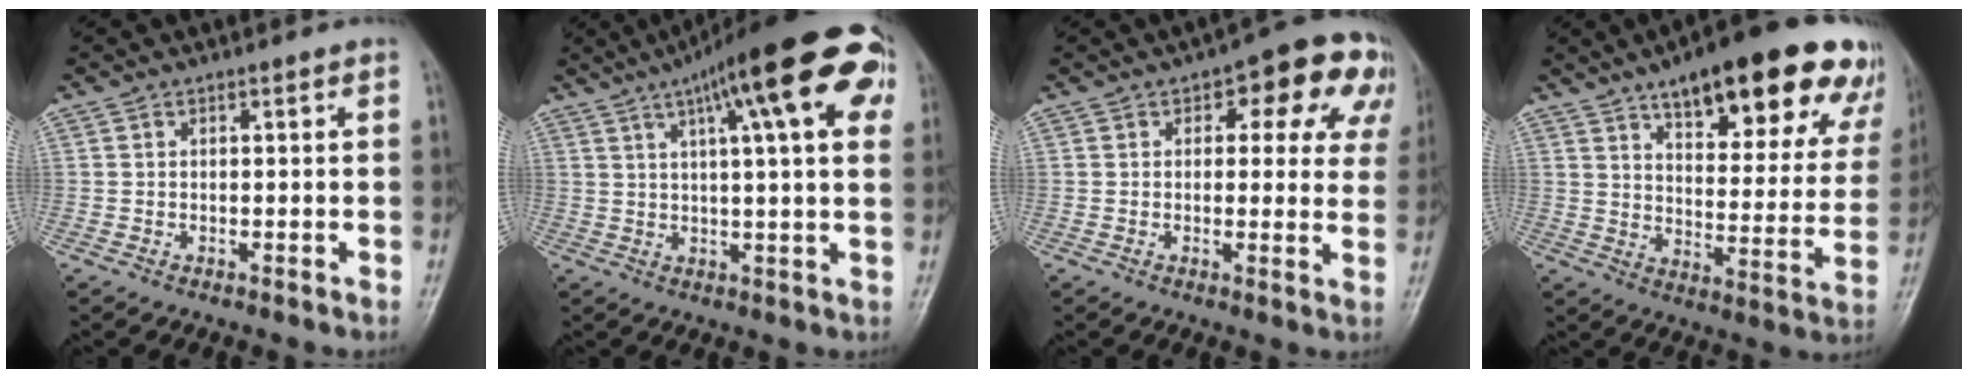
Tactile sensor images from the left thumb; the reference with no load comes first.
{"total": 22.0, "force": [9.4, 5.5, 19.1], "torque": [-0.268, 0.015, 0.128]}
{"total": 13.7, "force": [5.6, 6.9, 10.4], "torque": [-0.065, 0.003, 0.058]}
{"total": 27.4, "force": [17.0, 9.8, 19.2], "torque": [-0.218, -0.038, 0.229]}